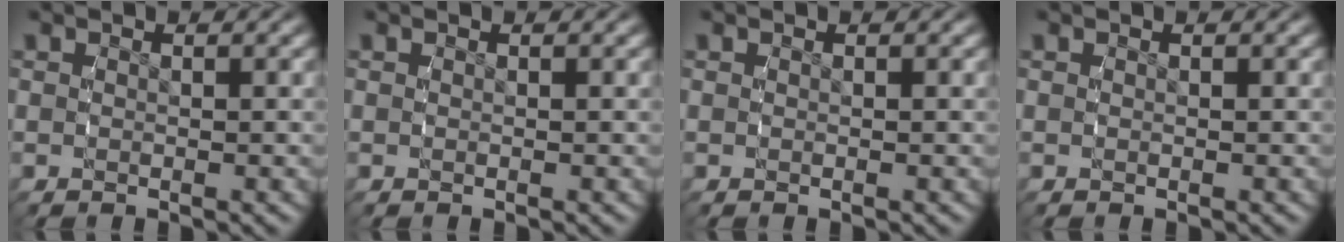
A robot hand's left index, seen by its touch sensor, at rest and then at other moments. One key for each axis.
{"total": 0.0}
{"total": 0.0}
{"total": 0.0}